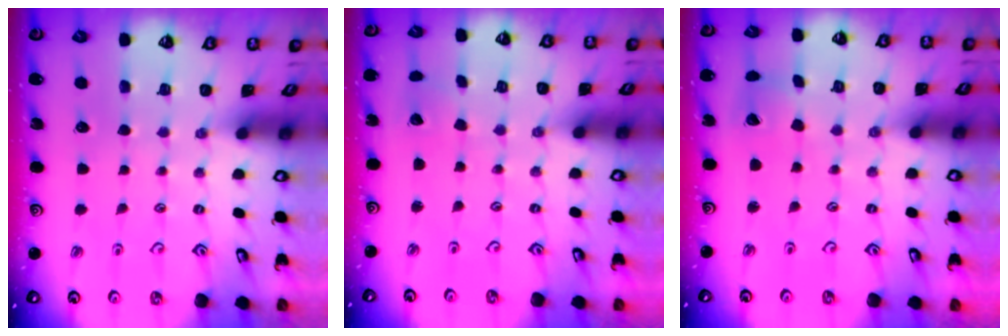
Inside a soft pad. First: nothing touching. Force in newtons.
{"total": 2.0, "press": 2.0, "slide": 0.2}
{"total": 5.4, "press": 5.3, "slide": 0.6}